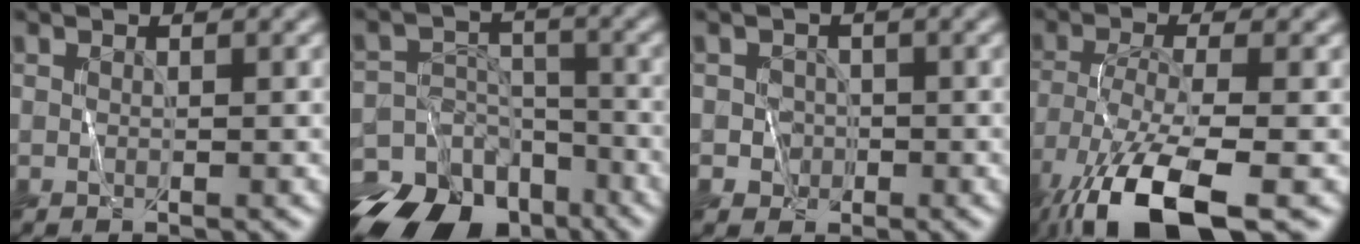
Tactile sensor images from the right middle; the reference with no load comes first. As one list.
[{"total": 15.1, "force": [-11.3, 8.7, 4.9], "torque": [-0.094, -0.031, -0.172]}, {"total": 1.5, "force": [-0.5, 1.4, 0.2], "torque": [0.007, 0.000, -0.009]}, {"total": 11.1, "force": [-7.1, 3.1, 8.0], "torque": [-0.172, -0.021, -0.134]}]